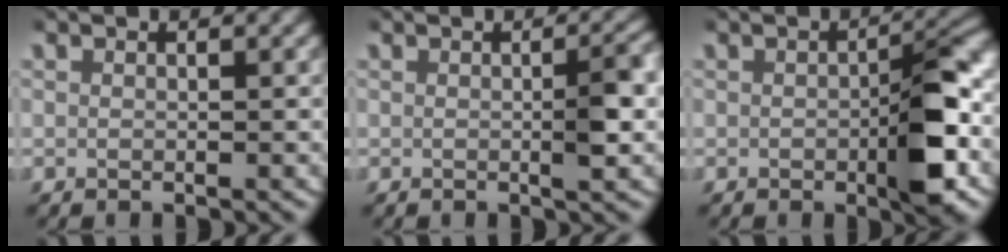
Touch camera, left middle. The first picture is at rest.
{"total": 2.5, "force": [-0.1, 0.3, 2.5], "torque": [-0.032, 0.001, -0.002]}
{"total": 5.6, "force": [-1.0, 2.4, 5.0], "torque": [-0.068, -0.004, -0.012]}